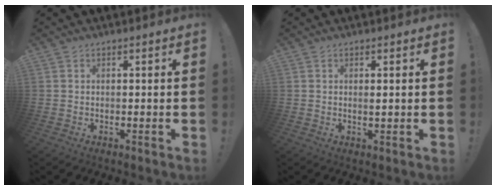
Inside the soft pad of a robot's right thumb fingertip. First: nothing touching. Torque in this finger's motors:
{"motor_torque": [-0.34, 0.03, -0.21, 0.14, 0.05]}